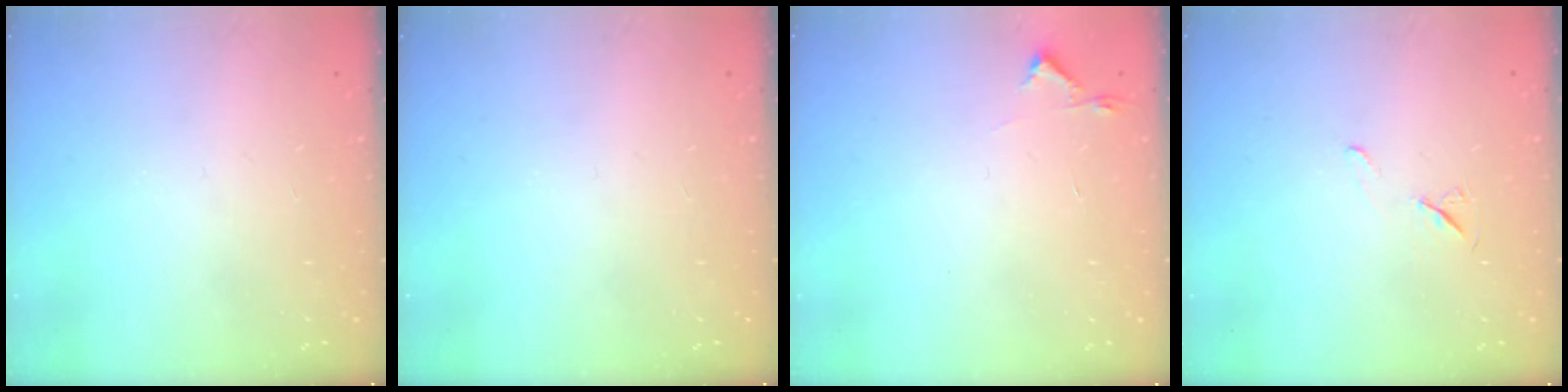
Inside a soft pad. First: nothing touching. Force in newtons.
{"total": 0.0}
{"total": 2.7, "press": 2.6, "slide": 0.4}
{"total": 5.7, "press": 5.2, "slide": 2.4}